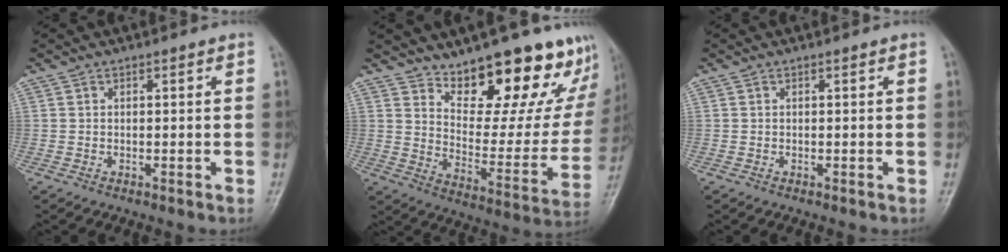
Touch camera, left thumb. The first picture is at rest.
{"total": 21.9, "force": [16.0, 8.7, 12.1], "torque": [-0.110, -0.117, 0.224]}
{"total": 0.0}